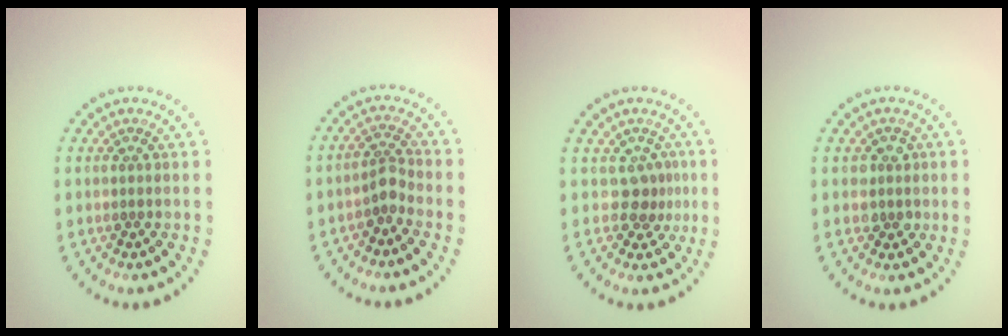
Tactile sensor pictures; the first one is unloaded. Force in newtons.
{"total": 2.0, "press": 1.5, "slide": 1.3}
{"total": 2.1, "press": 1.4, "slide": 1.6}
{"total": 1.7, "press": 1.5, "slide": 0.8}